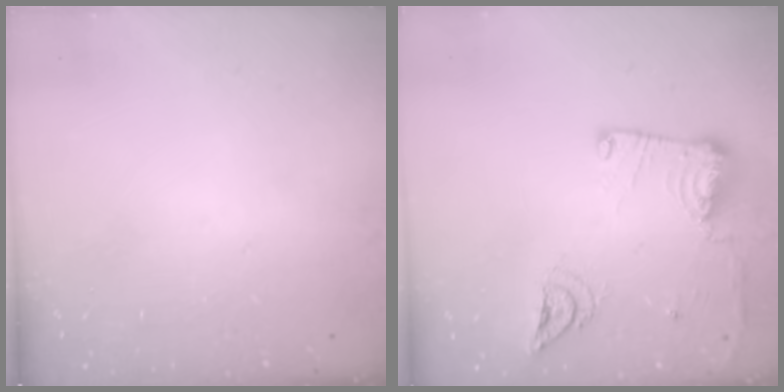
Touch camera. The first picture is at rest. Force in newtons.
{"total": 13.5, "press": 13.4, "slide": 1.7}